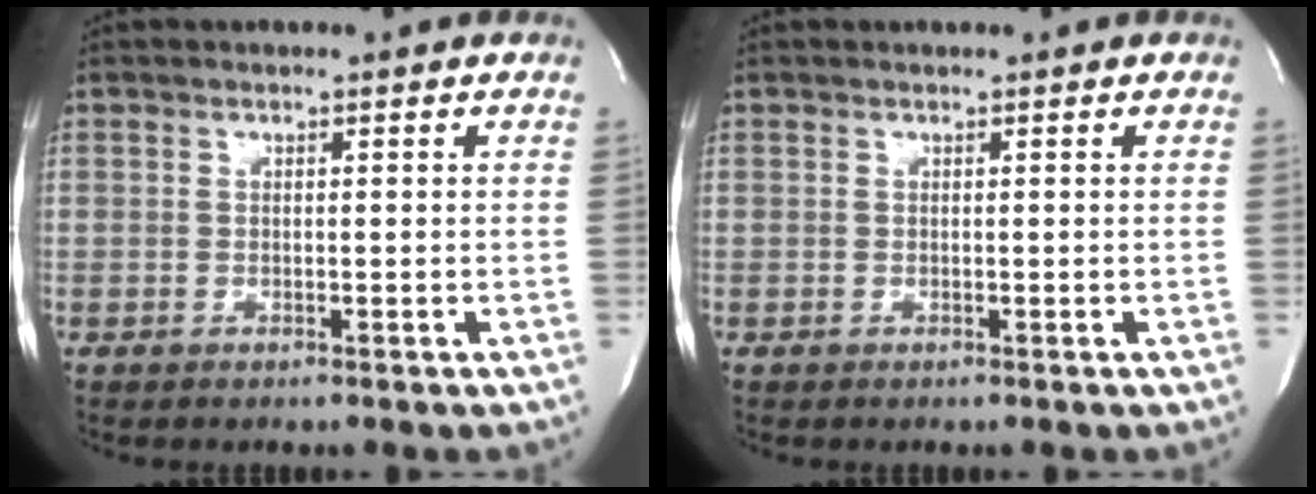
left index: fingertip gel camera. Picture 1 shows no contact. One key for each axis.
{"total": 0.0}